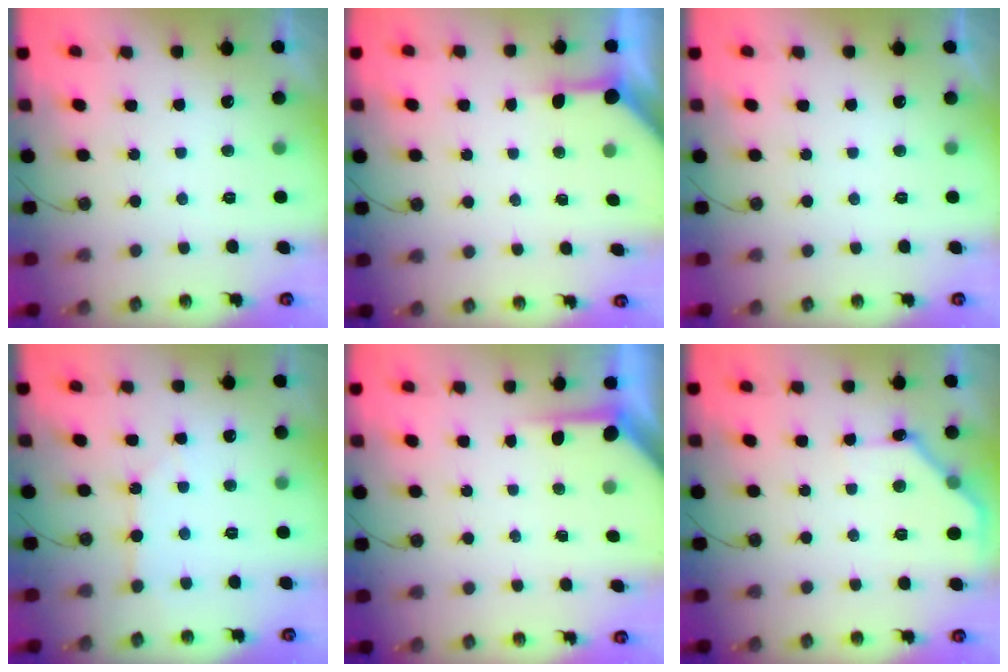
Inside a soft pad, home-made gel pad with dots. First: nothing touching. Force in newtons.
{"total": 5.0, "press": 5.0, "slide": 0.5}
{"total": 0.0}
{"total": 3.4, "press": 3.4, "slide": 0.3}
{"total": 4.0, "press": 3.9, "slide": 0.2}
{"total": 9.5, "press": 9.5, "slide": 0.5}